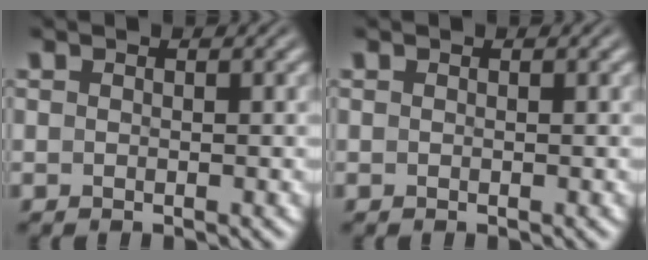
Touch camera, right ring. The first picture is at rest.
{"total": 0.0}